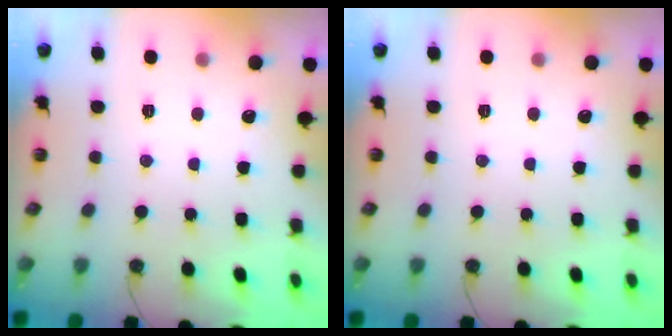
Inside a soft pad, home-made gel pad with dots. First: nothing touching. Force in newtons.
{"total": 0.0}